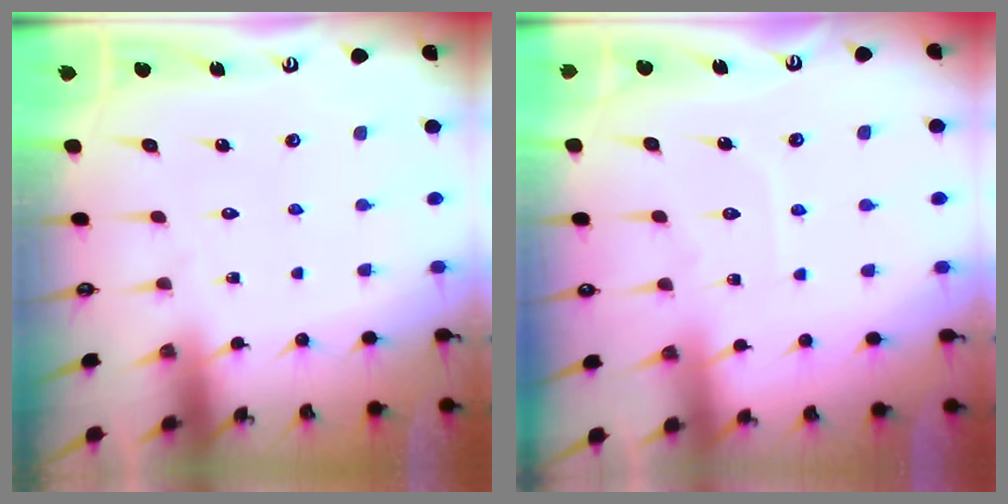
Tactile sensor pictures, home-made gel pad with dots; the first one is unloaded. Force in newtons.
{"total": 4.2, "press": 4.1, "slide": 0.4}